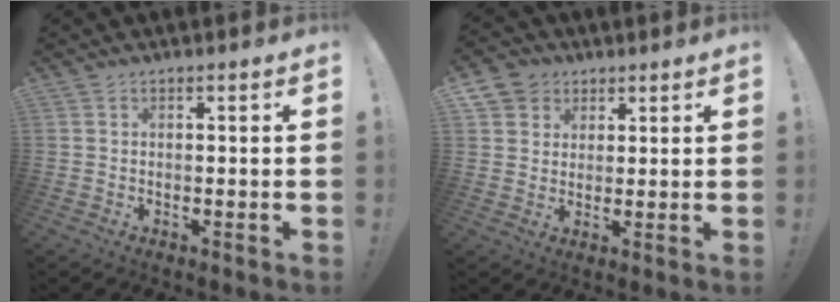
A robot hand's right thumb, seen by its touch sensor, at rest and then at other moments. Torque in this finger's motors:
{"motor_torque": [-0.03, 0.03, 0.08, -0.07, 0.00]}